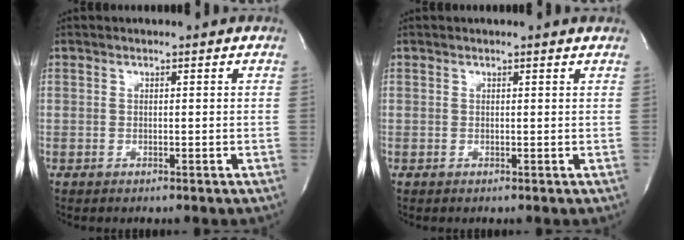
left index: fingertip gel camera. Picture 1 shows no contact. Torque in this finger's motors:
{"motor_torque": [0.17, -0.18, -0.02, -0.01]}